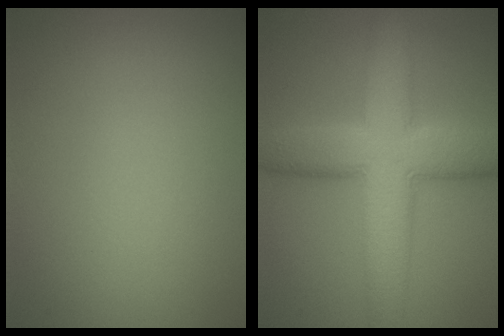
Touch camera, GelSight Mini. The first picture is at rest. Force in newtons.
{"total": 9.3, "press": 9.3, "slide": 0.1}